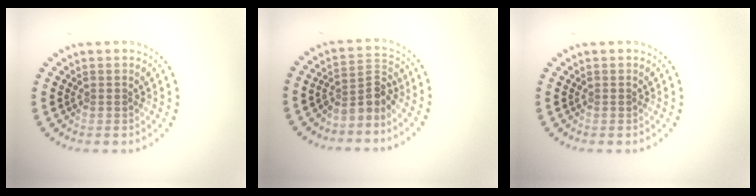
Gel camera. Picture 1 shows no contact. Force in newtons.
{"total": 2.9, "press": 2.1, "slide": 2.0}
{"total": 0.0}